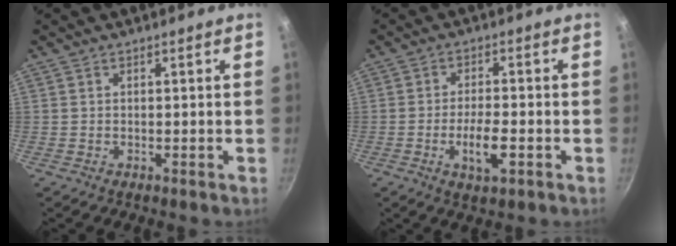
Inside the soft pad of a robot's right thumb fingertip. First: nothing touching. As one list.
[{"total": 6.3, "force": [-2.2, 2.1, 5.5], "torque": [-0.092, 0.010, -0.037]}]